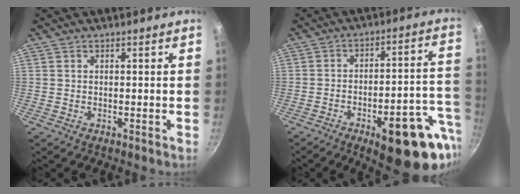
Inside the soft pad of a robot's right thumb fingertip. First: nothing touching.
{"total": 18.9, "force": [-8.0, 6.5, 15.9], "torque": [-0.169, 0.040, -0.104]}